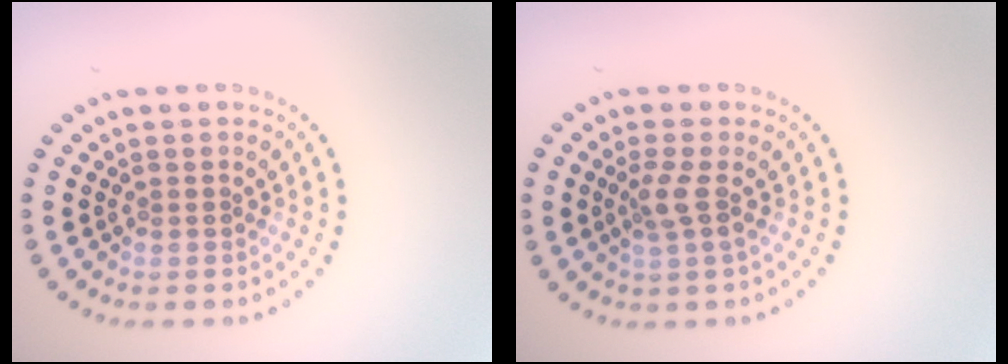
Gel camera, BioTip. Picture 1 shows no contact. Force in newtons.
{"total": 2.0, "press": 1.4, "slide": 1.4}